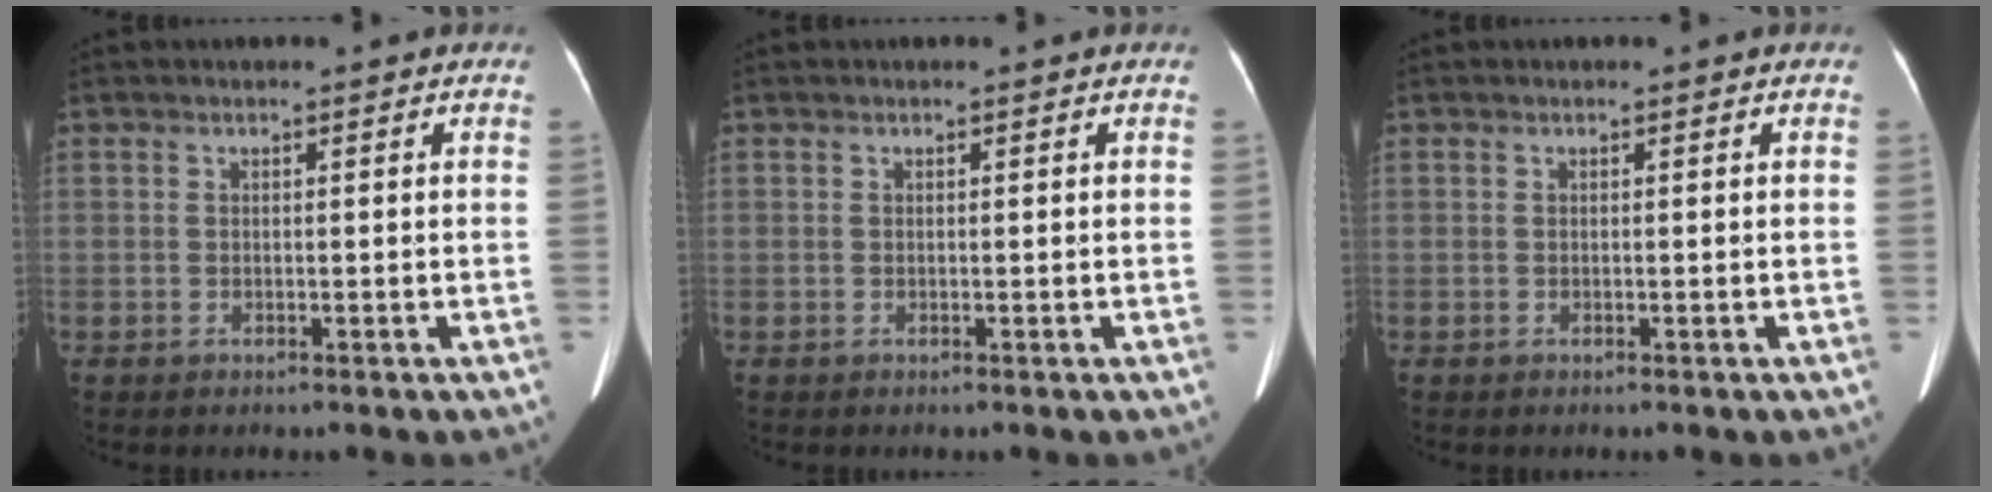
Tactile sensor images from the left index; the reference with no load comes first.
{"total": 0.0}
{"total": 0.0}